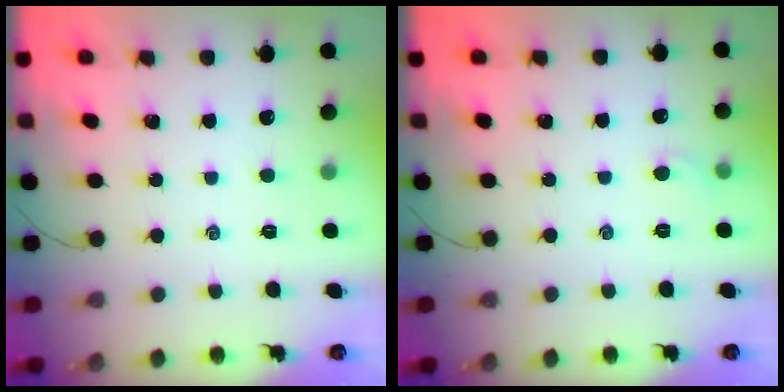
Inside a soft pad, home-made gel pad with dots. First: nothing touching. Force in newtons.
{"total": 2.9, "press": 2.8, "slide": 1.0}